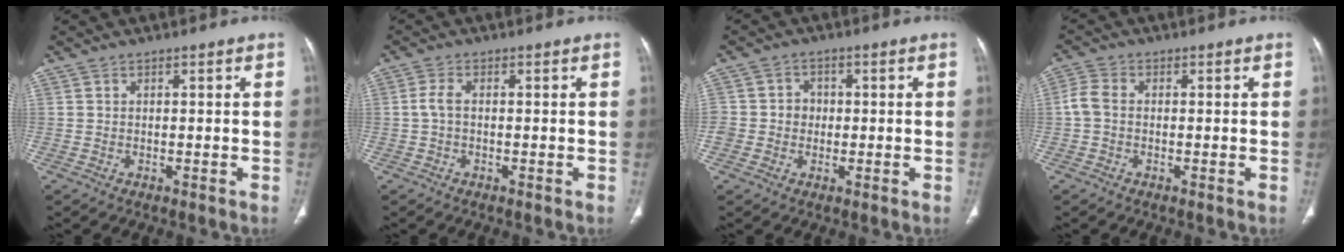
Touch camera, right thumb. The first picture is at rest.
{"total": 2.3, "force": [-0.2, 1.1, 2.0], "torque": [-0.044, 0.001, -0.009]}
{"total": 4.5, "force": [-0.3, 4.2, 1.5], "torque": [-0.002, 0.012, -0.009]}
{"total": 3.4, "force": [-0.4, 2.4, 2.4], "torque": [-0.057, 0.007, -0.017]}